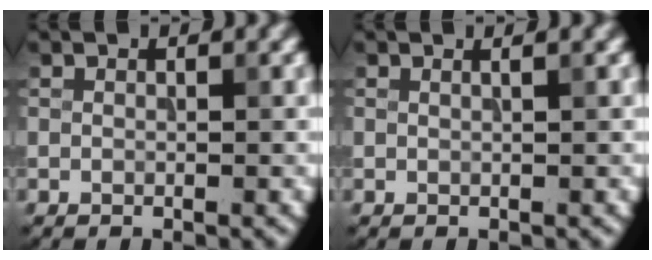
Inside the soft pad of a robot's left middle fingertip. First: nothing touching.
{"total": 1.1, "force": [0.6, 0.5, 0.8], "torque": [-0.006, -0.002, -0.001]}